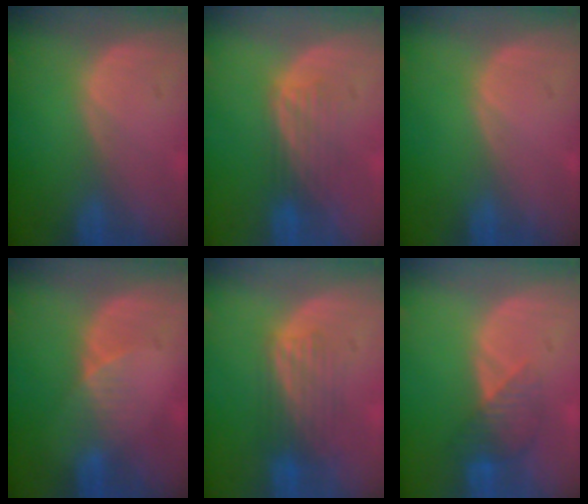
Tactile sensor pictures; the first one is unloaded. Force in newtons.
{"total": 4.4, "press": 3.7, "slide": 2.4}
{"total": 0.0}
{"total": 3.0, "press": 2.6, "slide": 1.5}
{"total": 4.7, "press": 4.7, "slide": 0.3}
{"total": 4.0, "press": 4.0, "slide": 0.6}